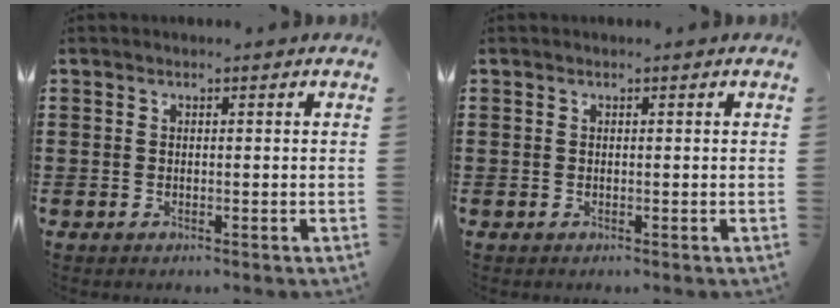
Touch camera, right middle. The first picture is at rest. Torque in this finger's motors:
{"motor_torque": [0.00, 0.00, 0.00, 0.01]}